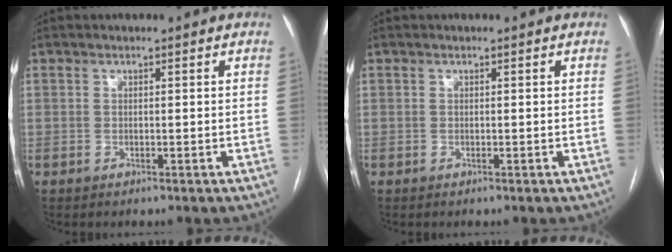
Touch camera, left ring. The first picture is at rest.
{"total": 0.0}